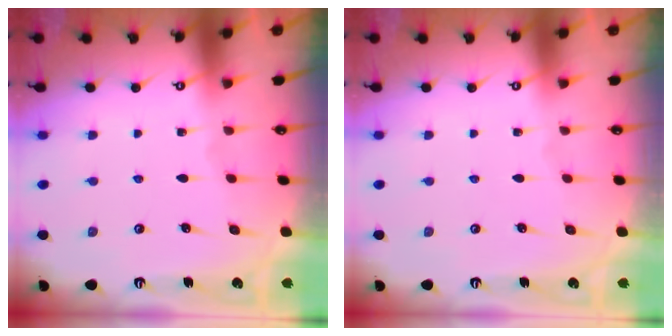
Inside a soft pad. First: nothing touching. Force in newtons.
{"total": 0.0}